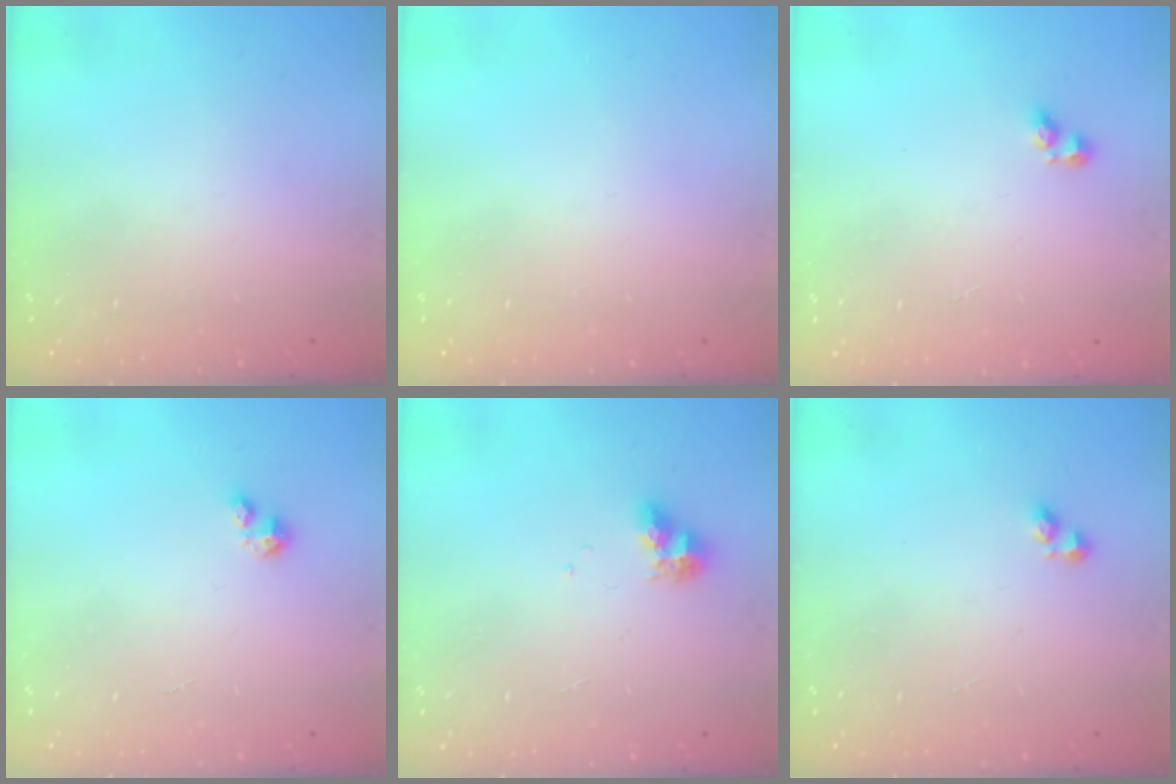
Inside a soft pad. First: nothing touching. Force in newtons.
{"total": 0.0}
{"total": 3.1, "press": 3.1, "slide": 0.5}
{"total": 2.1, "press": 2.0, "slide": 0.5}
{"total": 7.4, "press": 7.4, "slide": 0.5}
{"total": 2.4, "press": 2.3, "slide": 0.6}